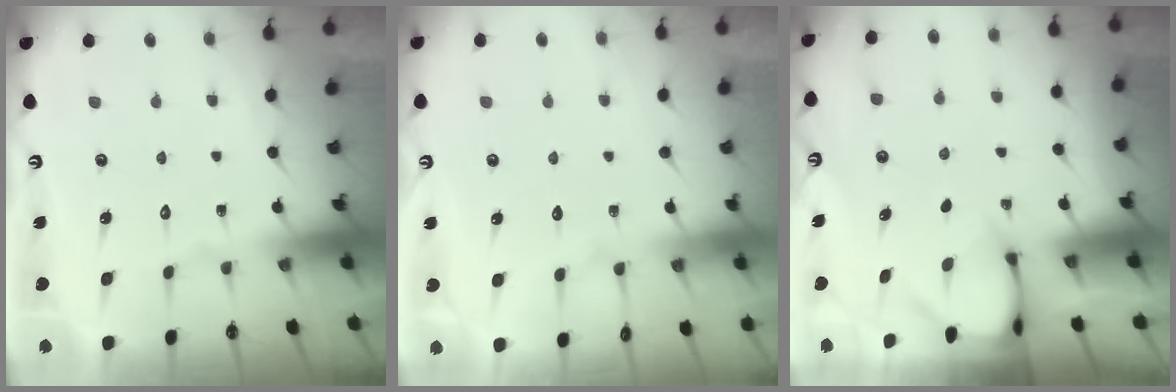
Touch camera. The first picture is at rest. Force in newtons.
{"total": 2.9, "press": 2.9, "slide": 0.4}
{"total": 3.2, "press": 3.2, "slide": 0.3}